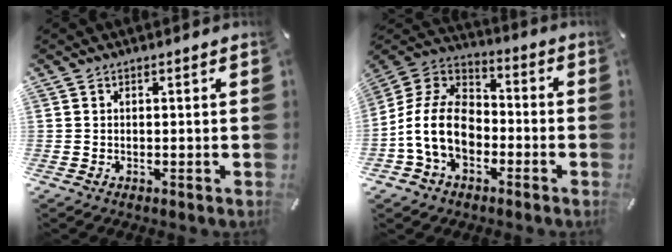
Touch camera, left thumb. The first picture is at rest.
{"total": 13.1, "force": [-4.0, 9.4, 8.1], "torque": [-0.187, 0.019, -0.075]}